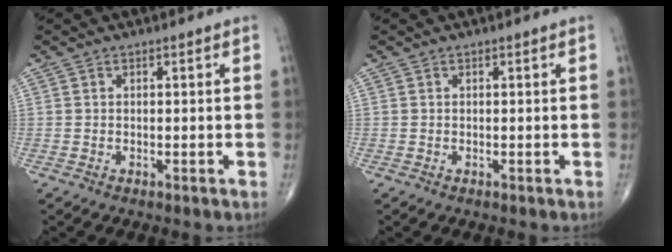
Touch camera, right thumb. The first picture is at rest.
{"total": 0.0}